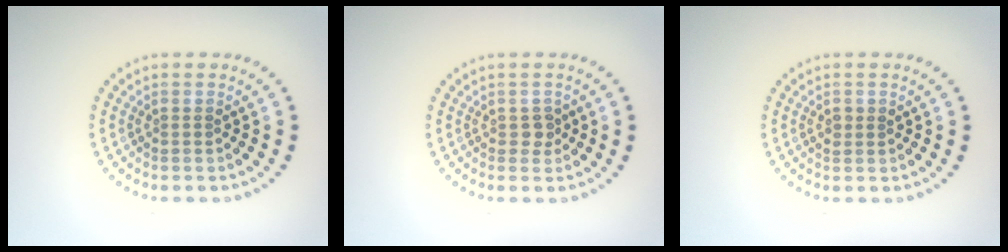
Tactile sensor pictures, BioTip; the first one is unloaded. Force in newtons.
{"total": 0.9, "press": 0.8, "slide": 0.3}
{"total": 1.0, "press": 1.0, "slide": 0.1}